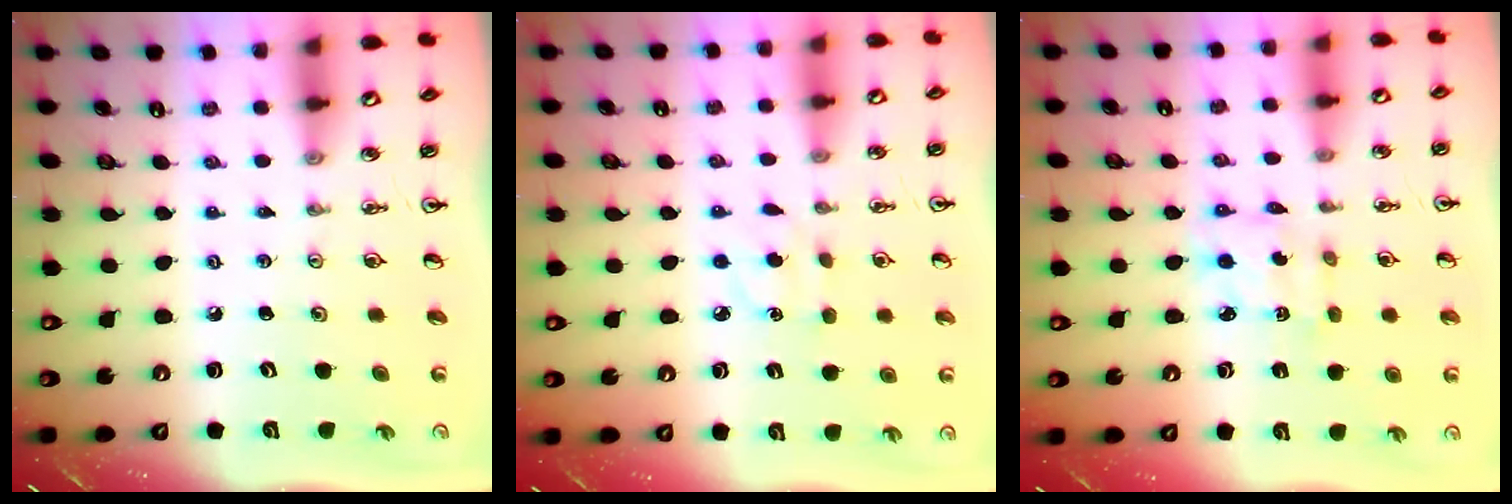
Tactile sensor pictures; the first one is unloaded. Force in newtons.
{"total": 4.7, "press": 4.7, "slide": 0.6}
{"total": 2.9, "press": 2.9, "slide": 0.2}